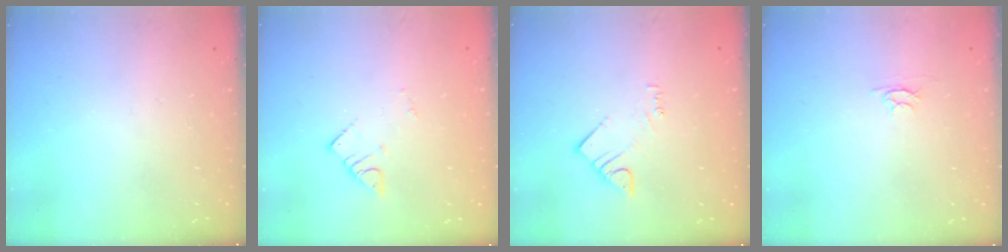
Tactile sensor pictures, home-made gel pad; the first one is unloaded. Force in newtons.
{"total": 2.6, "press": 2.6, "slide": 0.1}
{"total": 3.1, "press": 3.0, "slide": 0.4}
{"total": 2.4, "press": 2.4, "slide": 0.3}